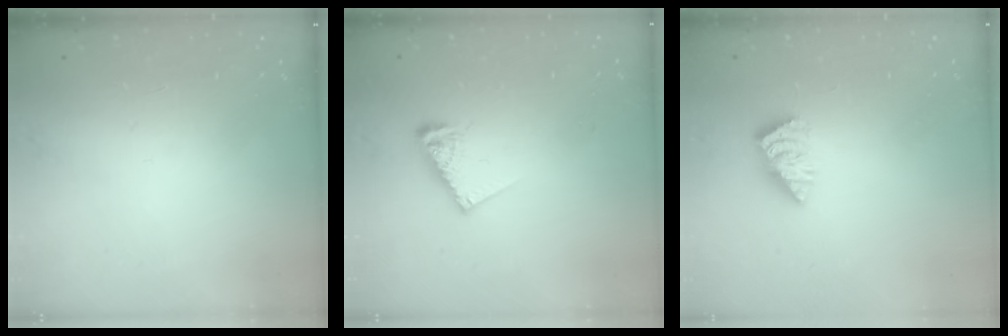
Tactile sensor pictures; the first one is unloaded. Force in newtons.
{"total": 8.0, "press": 8.0, "slide": 0.3}
{"total": 2.8, "press": 2.7, "slide": 0.5}